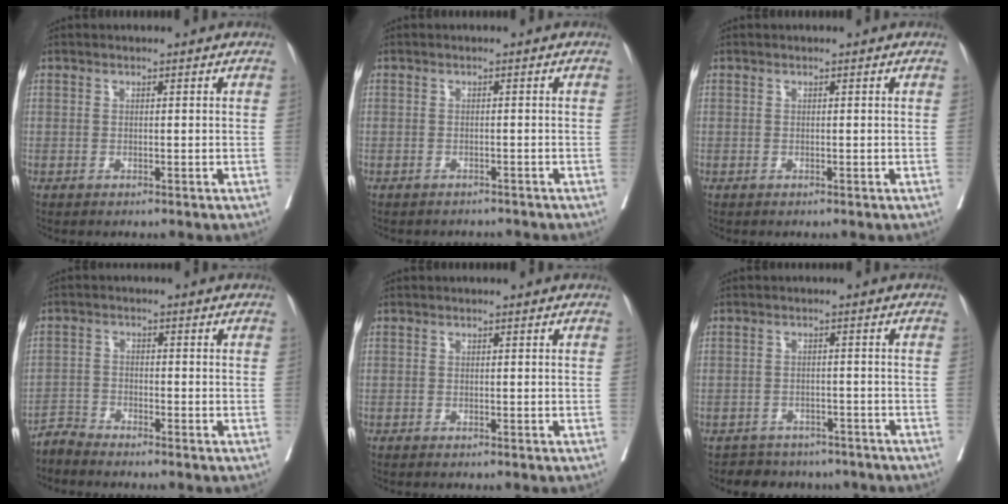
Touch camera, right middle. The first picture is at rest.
{"total": 3.5, "force": [-3.4, 1.0, 0.4], "torque": [-0.002, -0.001, -0.043]}
{"total": 0.0}
{"total": 2.4, "force": [-2.4, -0.3, -0.5], "torque": [0.017, -0.012, -0.052]}
{"total": 0.7, "force": [-0.6, -0.3, 0.2], "torque": [0.000, 0.000, -0.011]}
{"total": 7.6, "force": [-6.6, 3.6, 0.9], "torque": [-0.009, 0.014, -0.077]}